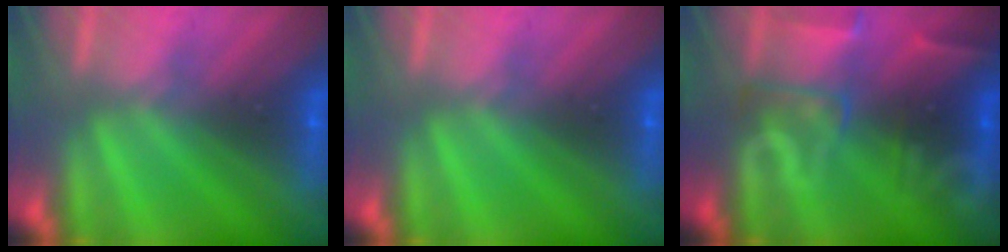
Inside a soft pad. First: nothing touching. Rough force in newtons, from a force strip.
{"total": 0.0}
{"total": 2.9}